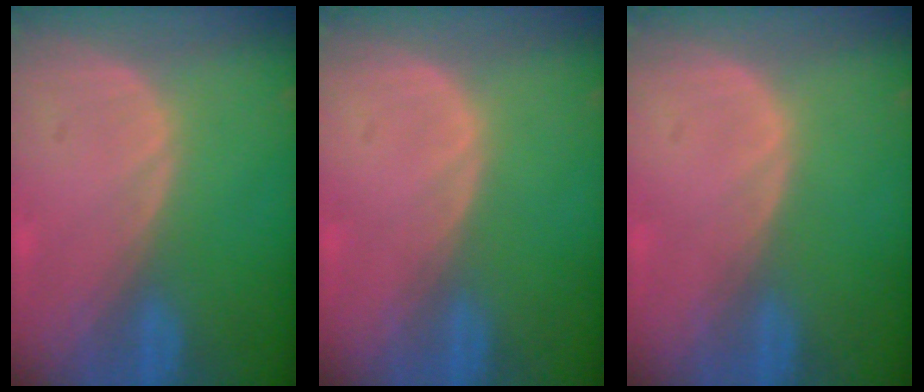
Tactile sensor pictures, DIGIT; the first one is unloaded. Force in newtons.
{"total": 0.0}
{"total": 0.0}